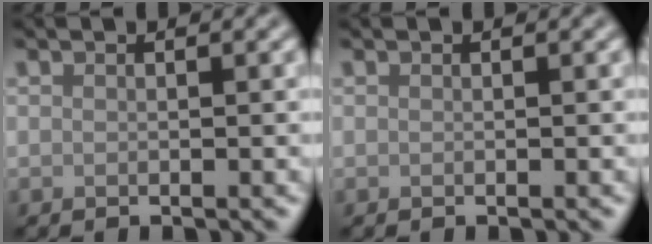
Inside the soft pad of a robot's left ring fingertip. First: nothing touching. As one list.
[{"total": 0.0}]